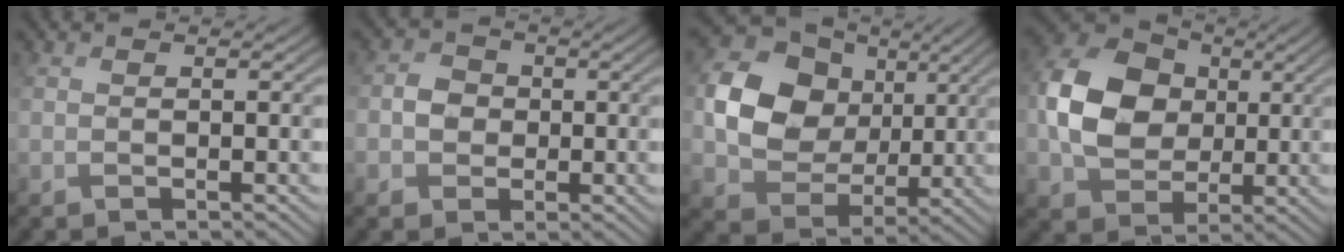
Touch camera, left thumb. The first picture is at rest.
{"total": 3.0, "force": [-0.2, 2.9, 0.6], "torque": [-0.013, 0.005, -0.009]}
{"total": 13.3, "force": [3.5, 11.1, 6.4], "torque": [-0.165, 0.015, 0.070]}
{"total": 9.6, "force": [1.4, 7.8, 5.5], "torque": [-0.124, 0.017, 0.022]}